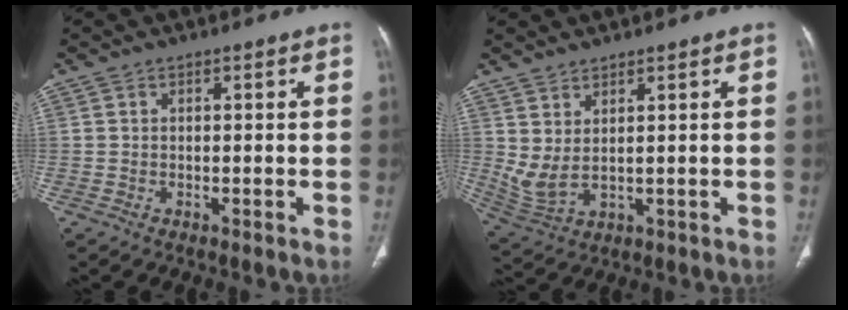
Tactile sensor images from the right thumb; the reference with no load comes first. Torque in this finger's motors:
{"motor_torque": [1.60, 3.33, -0.02, -0.01, 0.18]}